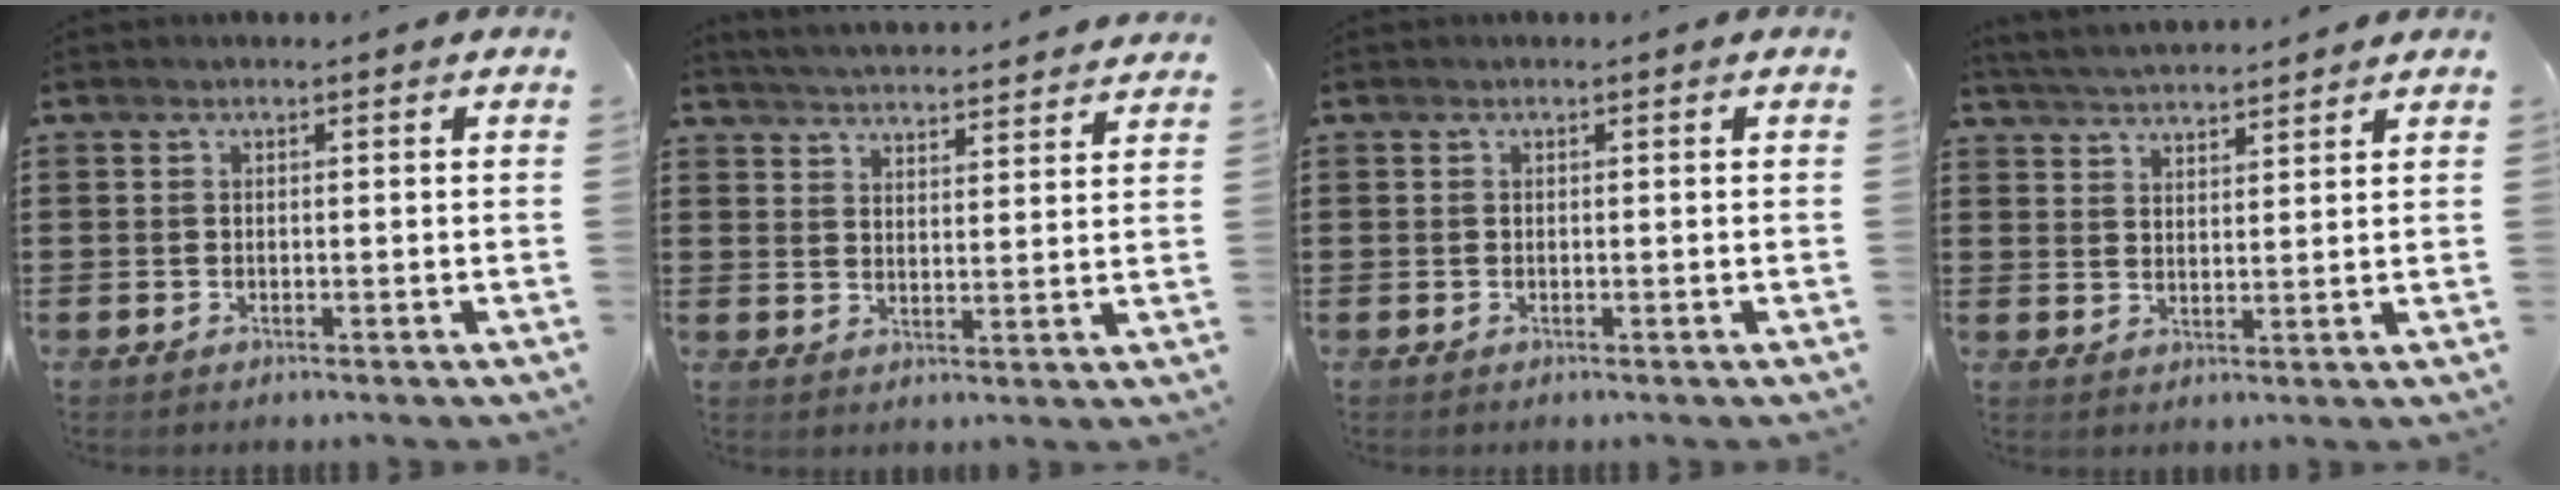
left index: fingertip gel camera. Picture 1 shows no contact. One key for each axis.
{"total": 4.2, "fx": 4.1, "fy": -0.6, "fz": 0.0, "tx": -0.016, "ty": -0.030, "tz": 0.071}
{"total": 0.0}
{"total": 3.5, "fx": 3.5, "fy": -0.2, "fz": 0.2, "tx": -0.016, "ty": -0.014, "tz": 0.062}